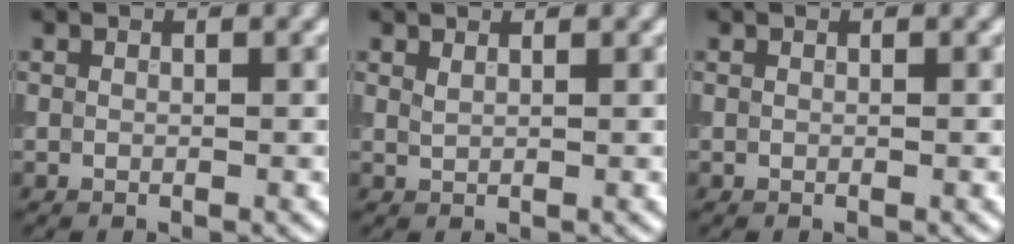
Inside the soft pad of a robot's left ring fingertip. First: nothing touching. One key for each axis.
{"total": 1.2, "fx": 1.0, "fy": 0.3, "fz": 0.6, "tx": -0.017, "ty": -0.002, "tz": 0.013}
{"total": 0.0}